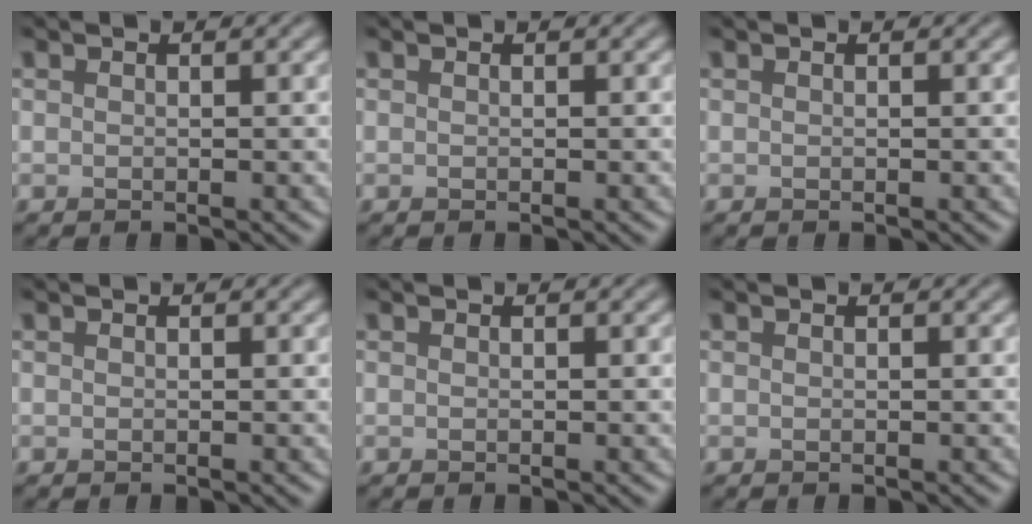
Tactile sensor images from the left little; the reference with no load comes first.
{"total": 0.0}
{"total": 0.0}
{"total": 0.0}
{"total": 0.0}
{"total": 0.0}